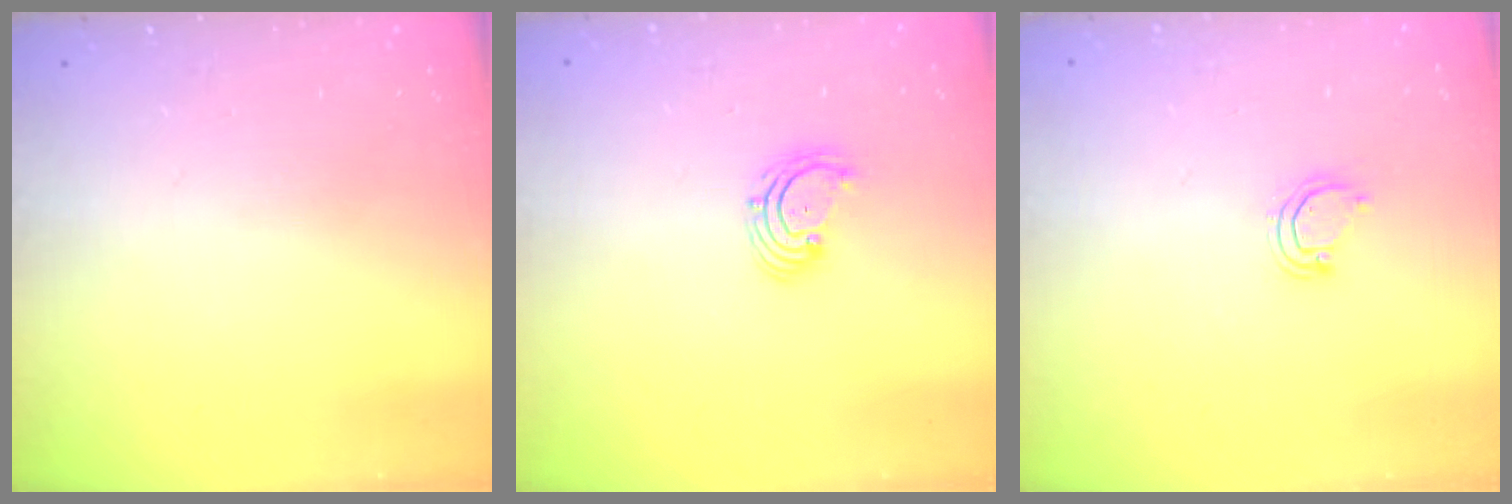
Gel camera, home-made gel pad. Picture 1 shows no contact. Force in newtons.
{"total": 2.9, "press": 2.9, "slide": 0.3}
{"total": 4.3, "press": 4.3, "slide": 0.5}